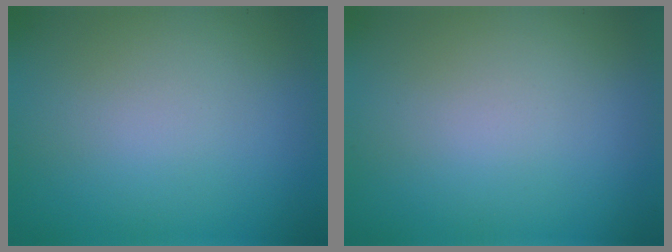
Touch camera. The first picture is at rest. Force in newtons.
{"total": 0.0}